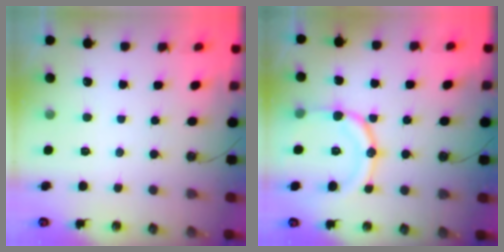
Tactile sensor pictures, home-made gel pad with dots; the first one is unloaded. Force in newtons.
{"total": 15.2, "press": 15.2, "slide": 1.3}